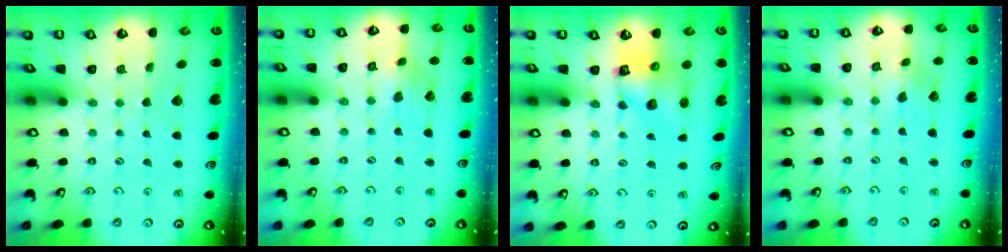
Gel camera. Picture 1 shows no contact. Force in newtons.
{"total": 2.5, "press": 2.4, "slide": 0.4}
{"total": 7.2, "press": 7.2, "slide": 0.8}
{"total": 1.4, "press": 1.4, "slide": 0.2}